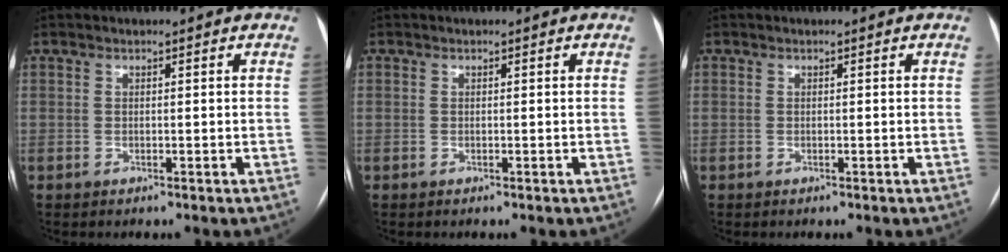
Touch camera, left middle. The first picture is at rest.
{"total": 0.0}
{"total": 0.0}